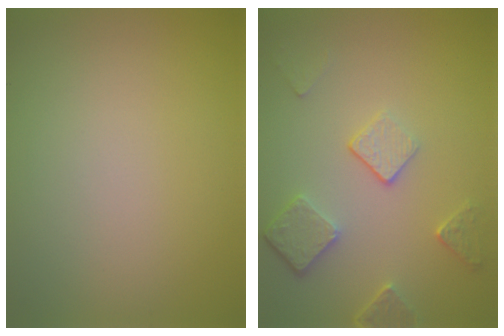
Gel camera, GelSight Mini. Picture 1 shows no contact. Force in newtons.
{"total": 3.7, "press": 2.9, "slide": 2.4}